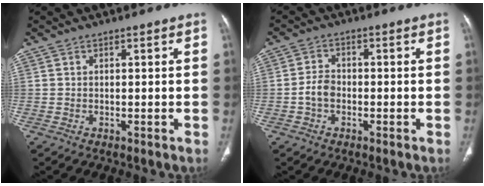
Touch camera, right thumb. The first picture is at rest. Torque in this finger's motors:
{"motor_torque": [0.40, 0.33, 0.79, -0.56, 0.00]}